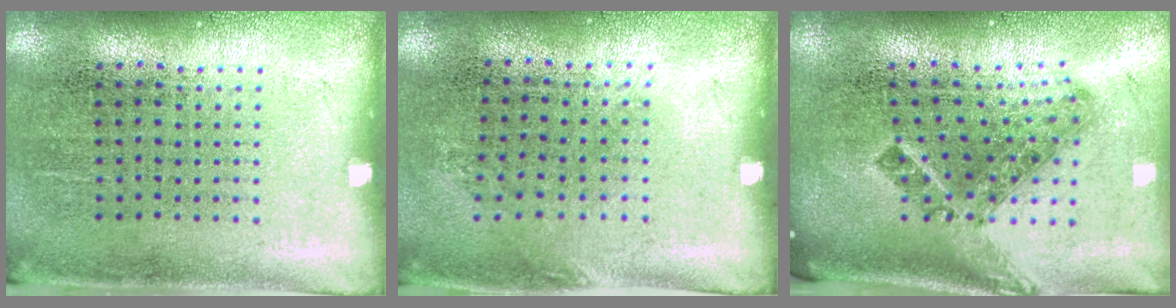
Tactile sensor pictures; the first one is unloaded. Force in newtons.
{"total": 0.9, "press": 0.7, "slide": 0.6}
{"total": 1.6, "press": 1.2, "slide": 1.1}